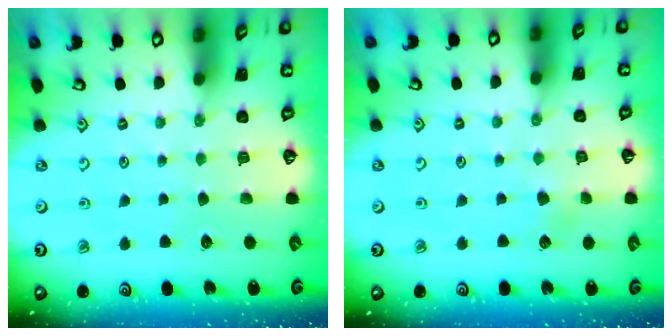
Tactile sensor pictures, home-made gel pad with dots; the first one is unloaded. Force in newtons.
{"total": 2.9, "press": 2.8, "slide": 0.3}